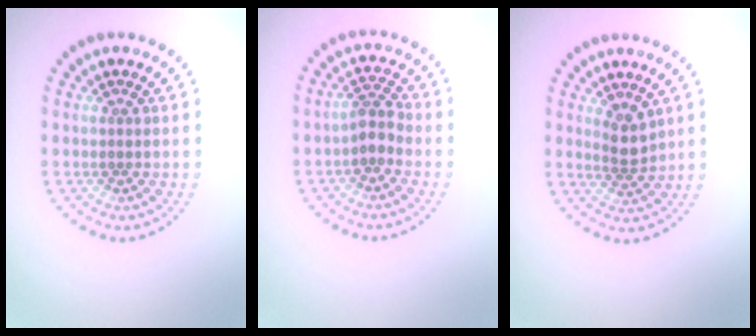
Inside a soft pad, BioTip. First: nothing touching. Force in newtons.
{"total": 2.0, "press": 1.6, "slide": 1.1}
{"total": 2.0, "press": 1.7, "slide": 1.1}